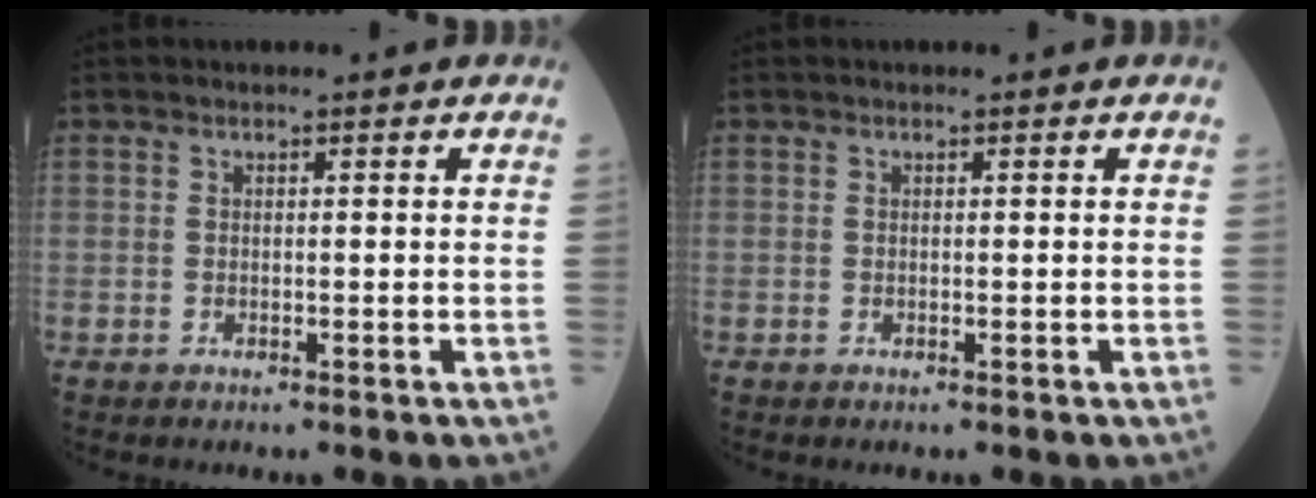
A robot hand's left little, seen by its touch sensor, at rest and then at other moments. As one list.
[{"total": 0.0}]